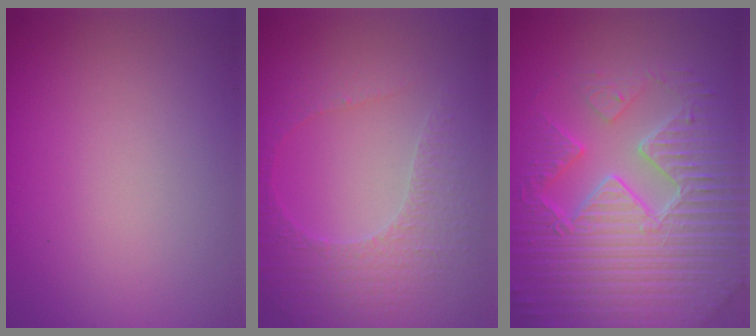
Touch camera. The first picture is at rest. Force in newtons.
{"total": 4.6, "press": 3.2, "slide": 3.3}
{"total": 9.8, "press": 6.8, "slide": 7.0}